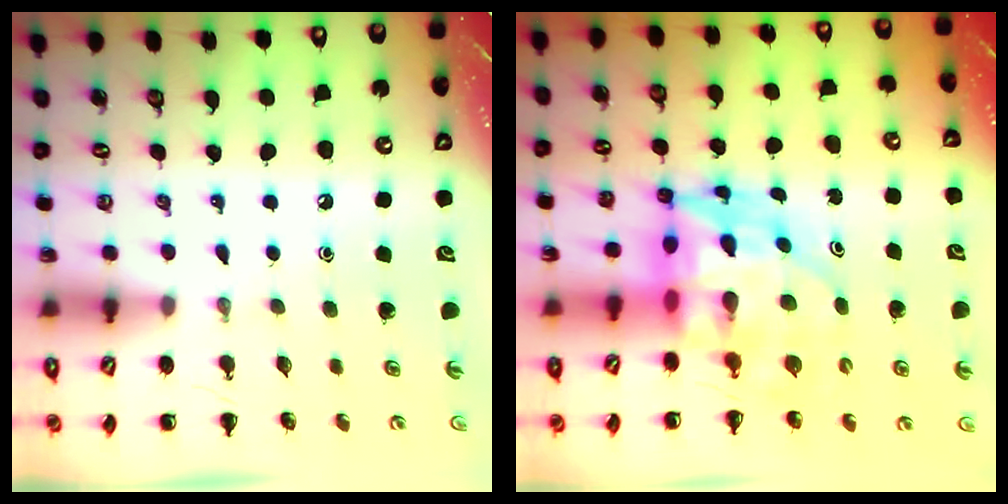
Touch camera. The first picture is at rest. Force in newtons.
{"total": 10.5, "press": 10.1, "slide": 3.0}